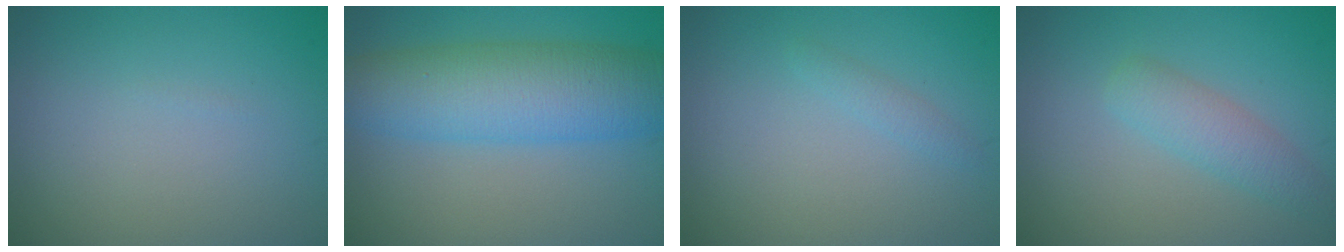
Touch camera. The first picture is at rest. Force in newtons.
{"total": 8.2, "press": 8.2, "slide": 0.2}
{"total": 1.0, "press": 1.0, "slide": 0.0}
{"total": 2.6, "press": 2.6, "slide": 0.1}